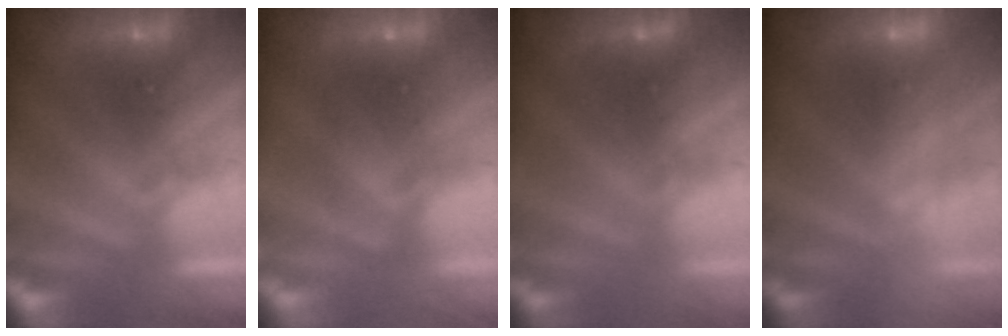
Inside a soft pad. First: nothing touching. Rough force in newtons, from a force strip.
{"total": 2.6}
{"total": 4.6}
{"total": 2.4}